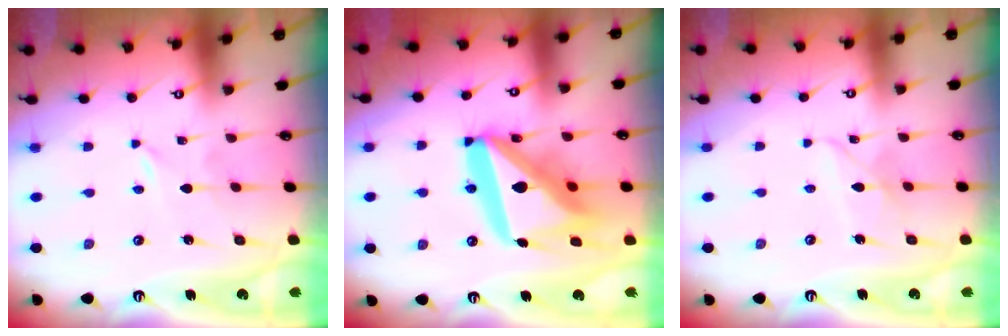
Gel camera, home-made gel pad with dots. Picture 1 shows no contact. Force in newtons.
{"total": 23.2, "press": 23.1, "slide": 2.7}
{"total": 7.0, "press": 6.9, "slide": 0.4}